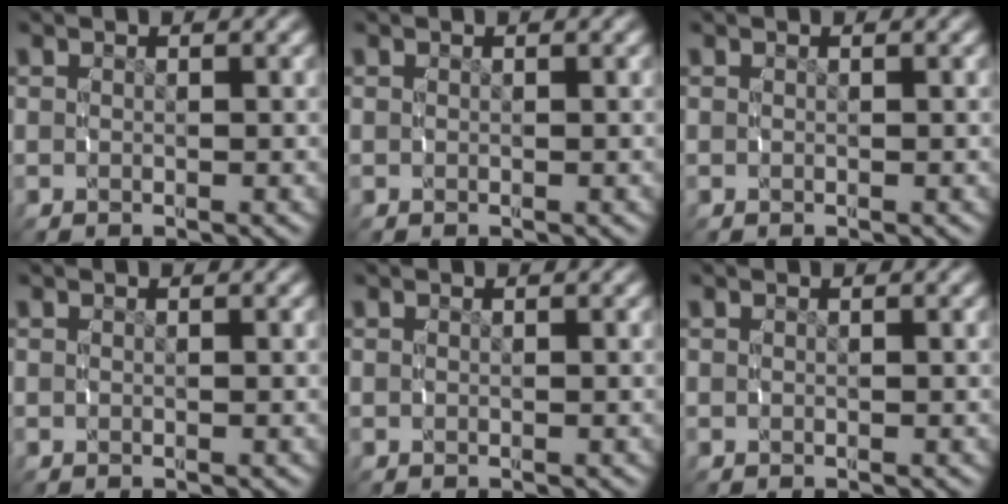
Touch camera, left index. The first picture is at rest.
{"total": 0.0}
{"total": 0.0}
{"total": 0.0}
{"total": 0.0}
{"total": 0.0}